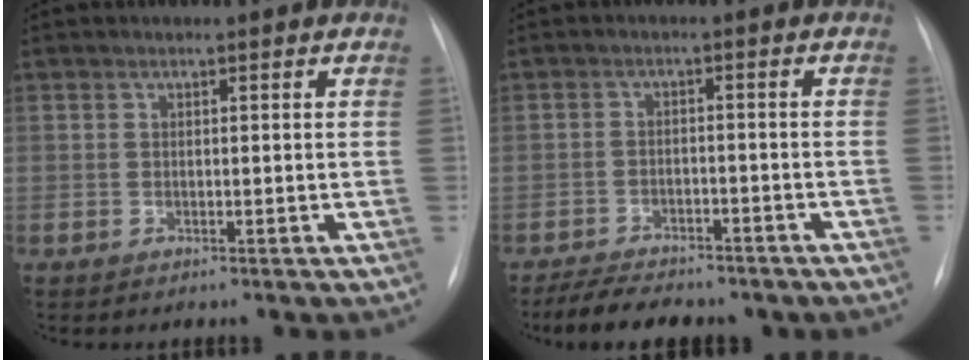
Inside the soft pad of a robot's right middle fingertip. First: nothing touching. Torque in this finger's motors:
{"motor_torque": [0.17, -0.17, 0.11, 0.06]}